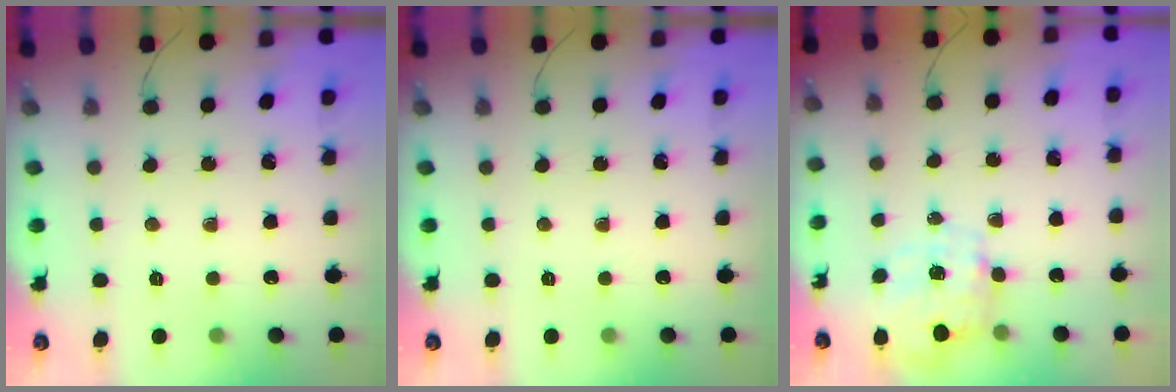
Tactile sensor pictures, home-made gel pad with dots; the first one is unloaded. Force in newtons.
{"total": 0.0}
{"total": 2.7, "press": 2.6, "slide": 0.9}